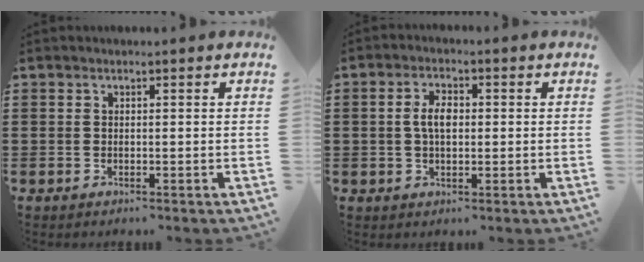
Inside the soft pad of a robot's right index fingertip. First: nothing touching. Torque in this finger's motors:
{"motor_torque": [0.72, -0.05, 0.33, 0.13]}